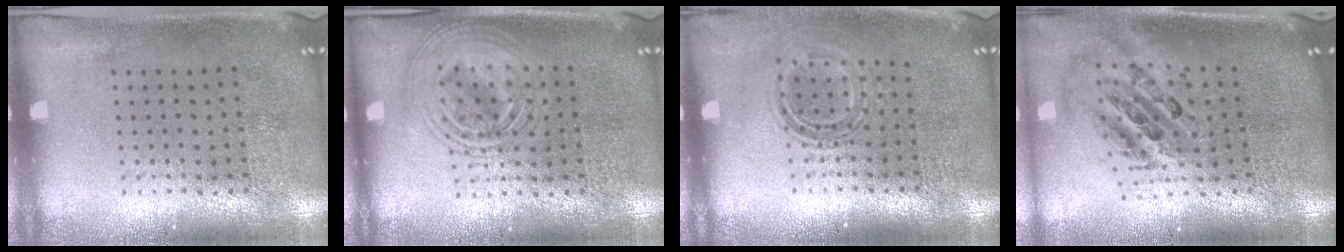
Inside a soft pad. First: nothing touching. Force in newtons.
{"total": 2.6, "press": 2.6, "slide": 0.3}
{"total": 1.4, "press": 1.0, "slide": 1.0}
{"total": 2.4, "press": 1.7, "slide": 1.6}